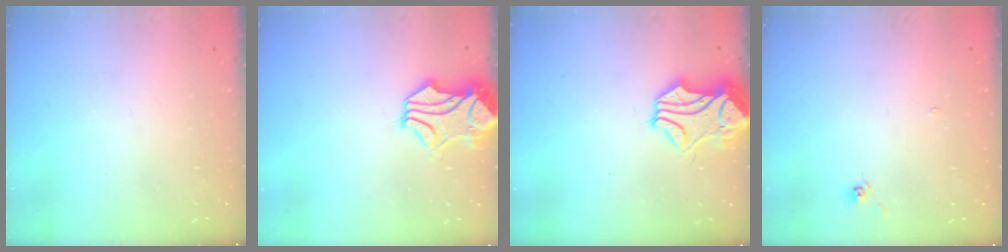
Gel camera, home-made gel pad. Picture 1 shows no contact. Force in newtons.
{"total": 2.2, "press": 1.8, "slide": 1.3}
{"total": 1.9, "press": 1.2, "slide": 1.5}
{"total": 4.6, "press": 4.6, "slide": 0.4}